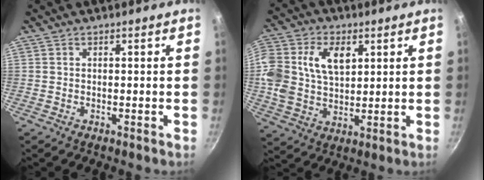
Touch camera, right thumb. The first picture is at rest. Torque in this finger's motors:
{"motor_torque": [0.58, 0.59, 0.98, 0.66, 0.16]}